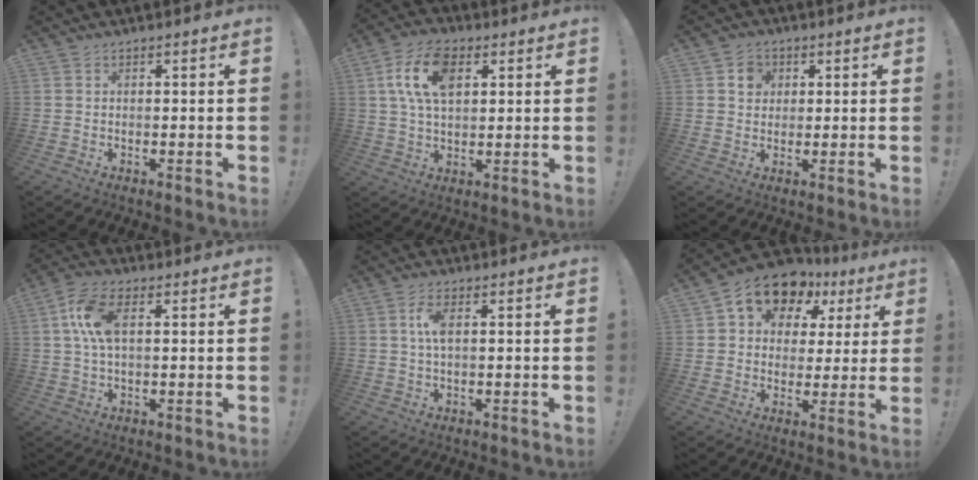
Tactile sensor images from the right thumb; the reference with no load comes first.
{"total": 13.3, "force": [4.5, 7.8, 9.8], "torque": [-0.183, 0.005, 0.082]}
{"total": 5.1, "force": [1.7, 4.5, 1.6], "torque": [-0.015, 0.000, 0.029]}
{"total": 9.8, "force": [2.0, 4.6, 8.4], "torque": [-0.166, -0.001, 0.037]}
{"total": 4.9, "force": [0.7, 1.7, 4.5], "torque": [-0.086, -0.001, 0.008]}
{"total": 11.9, "force": [6.9, 8.1, 5.4], "torque": [-0.089, -0.042, 0.127]}